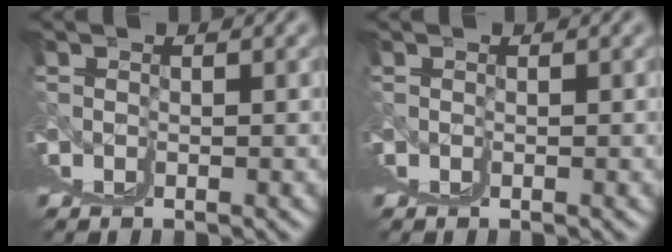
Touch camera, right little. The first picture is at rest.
{"total": 0.0}